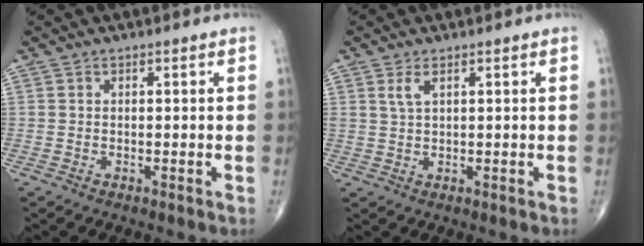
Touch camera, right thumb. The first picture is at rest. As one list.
[{"total": 2.3, "force": [1.2, 0.9, 1.8], "torque": [-0.041, 0.000, 0.031]}]